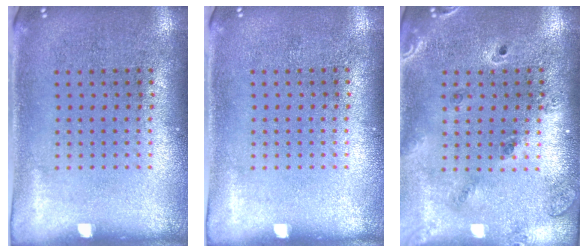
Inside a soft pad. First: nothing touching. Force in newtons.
{"total": 0.0}
{"total": 1.3, "press": 1.3, "slide": 0.5}